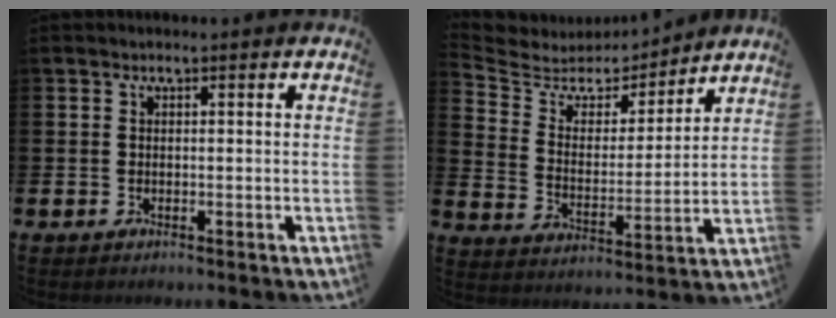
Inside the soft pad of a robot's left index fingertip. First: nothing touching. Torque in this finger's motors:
{"motor_torque": [1.02, -1.12, 0.04, -0.01]}